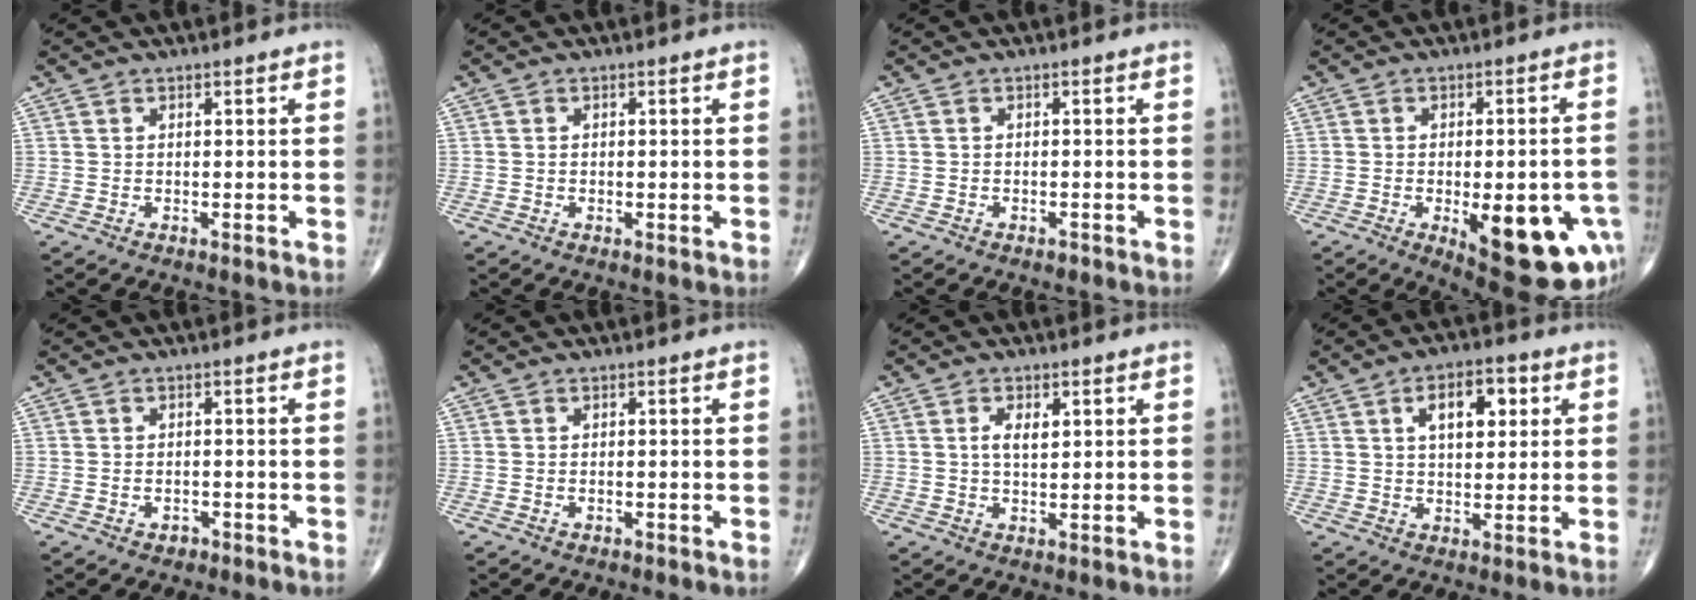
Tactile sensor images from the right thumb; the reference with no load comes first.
{"total": 0.6, "force": [-0.1, 0.4, 0.4], "torque": [-0.010, -0.002, -0.002]}
{"total": 0.8, "force": [-0.6, 0.5, 0.3], "torque": [-0.007, 0.001, -0.010]}
{"total": 18.6, "force": [-6.2, 7.5, 15.9], "torque": [-0.153, 0.007, -0.061]}
{"total": 1.8, "force": [-0.9, 1.3, 0.9], "torque": [-0.013, 0.009, -0.009]}
{"total": 0.6, "force": [-0.2, 0.4, 0.4], "torque": [-0.012, 0.005, -0.003]}
{"total": 3.6, "force": [1.0, 1.8, 2.9], "torque": [-0.046, -0.003, 0.016]}
{"total": 8.7, "force": [2.8, 4.6, 6.9], "torque": [-0.074, 0.001, 0.039]}